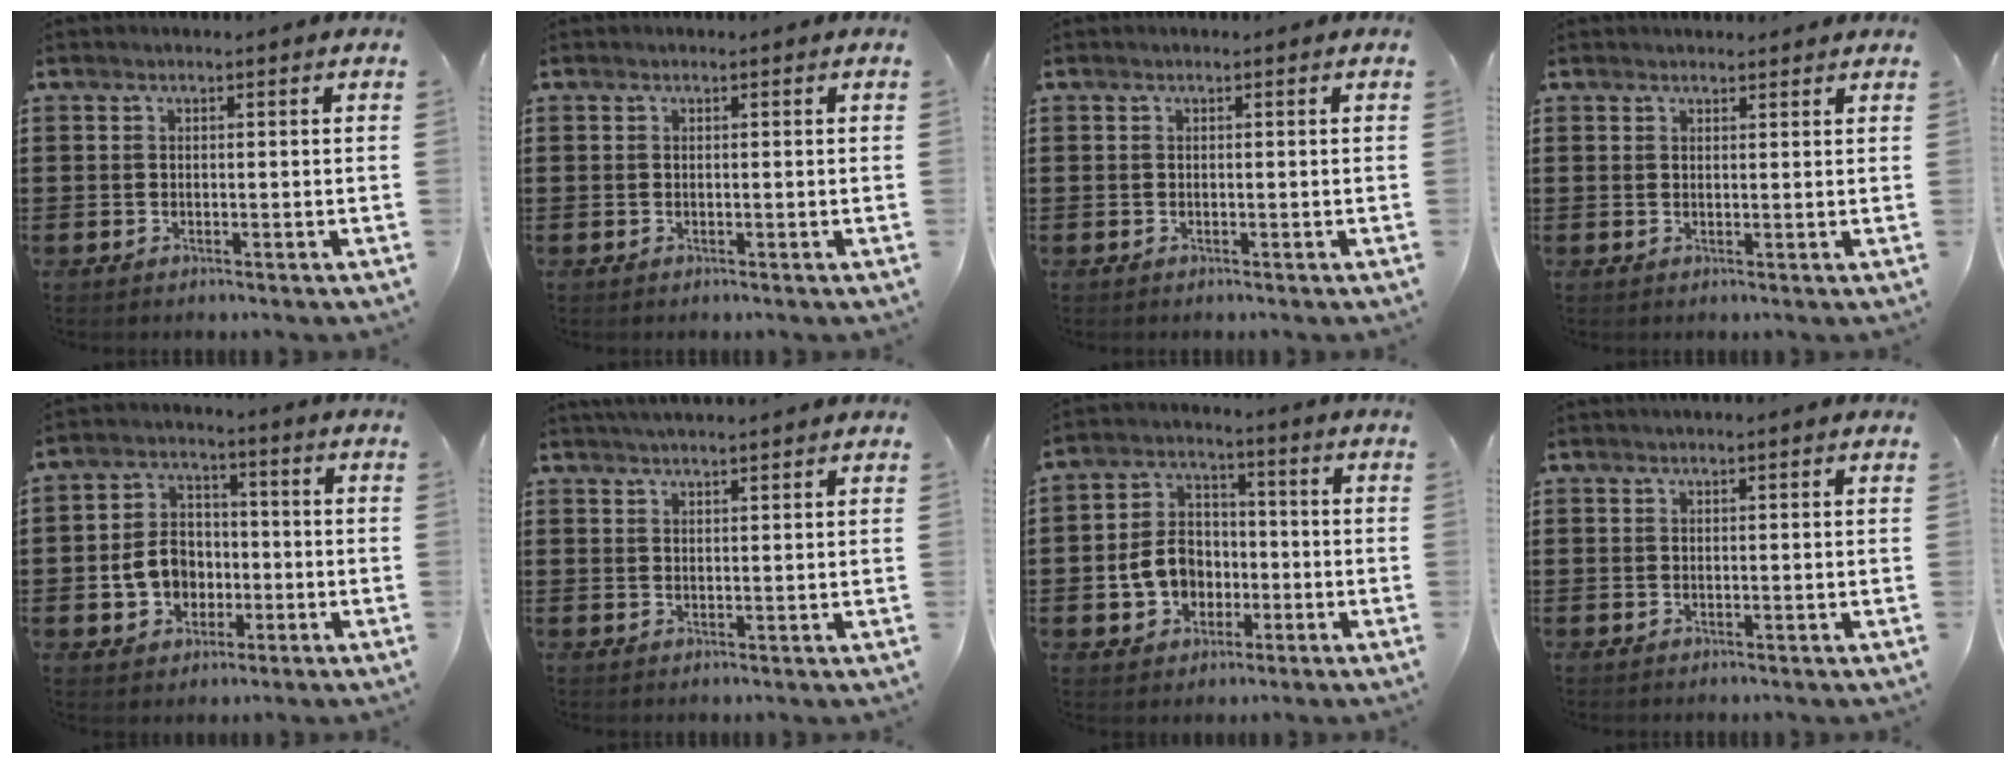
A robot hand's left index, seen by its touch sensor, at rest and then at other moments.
{"total": 0.0}
{"total": 0.0}
{"total": 1.0, "force": [1.0, 0.0, -0.3], "torque": [0.005, 0.002, 0.019]}
{"total": 6.9, "force": [-1.5, 5.9, 3.4], "torque": [-0.080, 0.011, -0.032]}
{"total": 2.0, "force": [1.9, -0.5, 0.0], "torque": [-0.003, -0.002, 0.037]}
{"total": 7.3, "force": [-1.7, 6.2, 3.6], "torque": [-0.099, 0.015, -0.035]}
{"total": 0.6, "force": [0.4, -0.1, 0.4], "torque": [-0.007, -0.001, 0.009]}